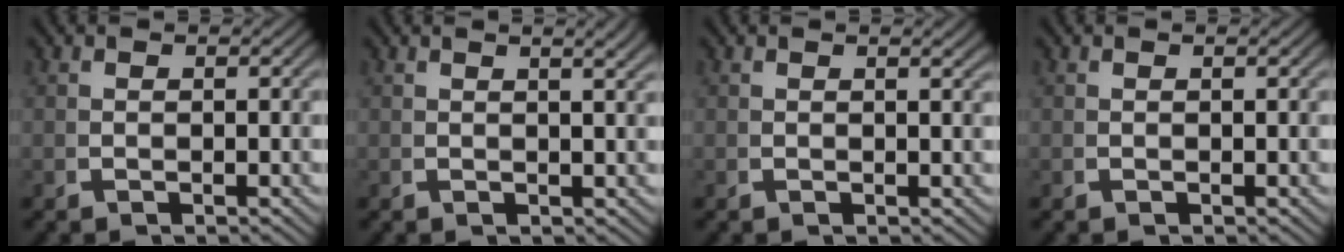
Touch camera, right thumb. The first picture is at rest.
{"total": 2.2, "force": [1.3, 0.3, 1.7], "torque": [-0.021, 0.006, 0.018]}
{"total": 0.7, "force": [0.4, 0.0, 0.5], "torque": [-0.009, 0.001, 0.007]}
{"total": 0.0}